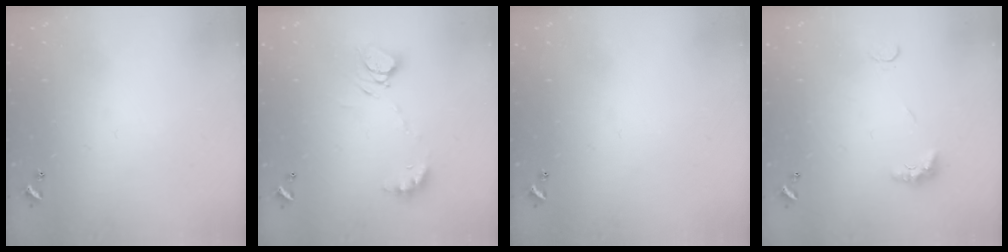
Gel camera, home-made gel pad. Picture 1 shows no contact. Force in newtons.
{"total": 7.7, "press": 7.7, "slide": 0.2}
{"total": 0.0}
{"total": 3.1, "press": 3.0, "slide": 0.7}